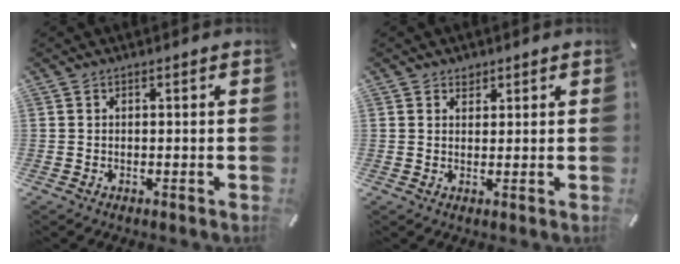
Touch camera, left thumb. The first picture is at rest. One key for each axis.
{"total": 1.8, "fx": 1.2, "fy": 1.4, "fz": 0.2, "tx": 0.012, "ty": -0.005, "tz": 0.018}